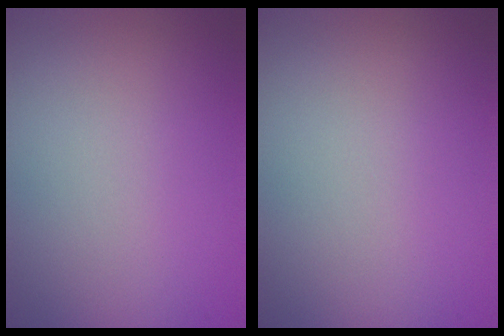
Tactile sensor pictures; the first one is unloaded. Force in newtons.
{"total": 0.0}